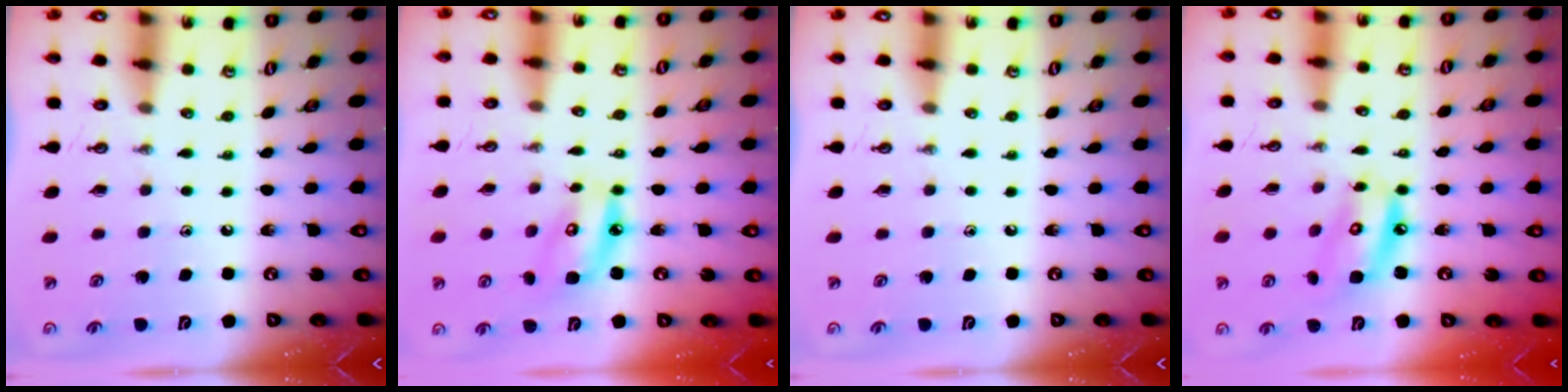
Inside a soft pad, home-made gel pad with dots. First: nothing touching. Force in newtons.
{"total": 7.9, "press": 7.9, "slide": 0.8}
{"total": 0.0}
{"total": 9.7, "press": 9.7, "slide": 0.8}